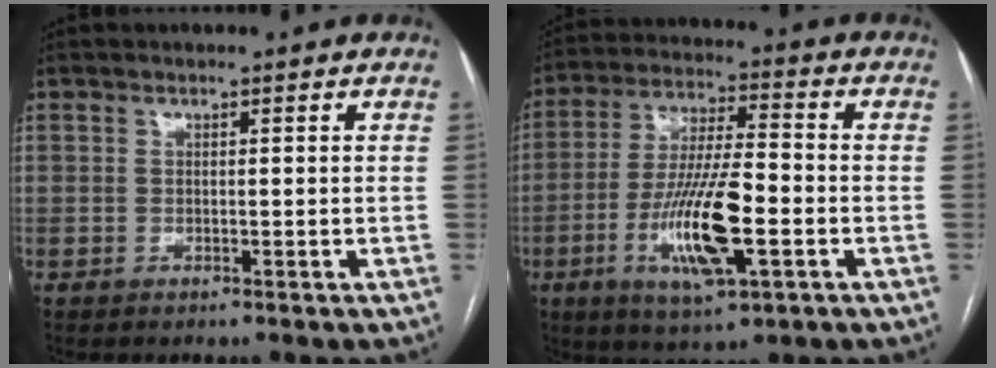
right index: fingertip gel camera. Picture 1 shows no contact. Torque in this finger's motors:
{"motor_torque": [1.32, 0.25, 0.41, 0.10]}